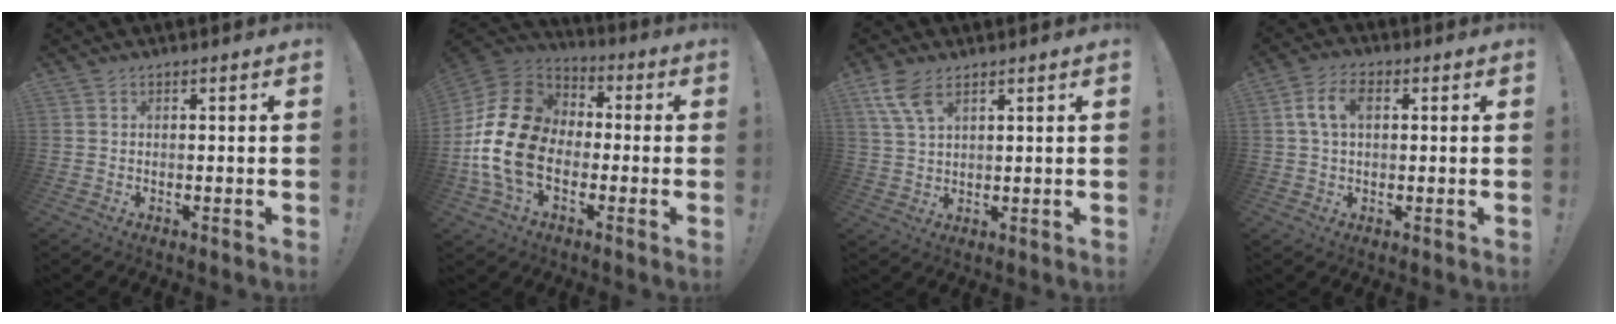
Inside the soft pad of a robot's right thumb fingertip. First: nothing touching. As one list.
[{"total": 20.3, "force": [-2.9, 14.7, 13.7], "torque": [-0.271, 0.031, -0.043]}, {"total": 7.1, "force": [4.4, 2.6, 4.8], "torque": [-0.094, -0.015, 0.085]}, {"total": 7.7, "force": [1.6, 4.5, 6.0], "torque": [-0.123, 0.009, 0.029]}]